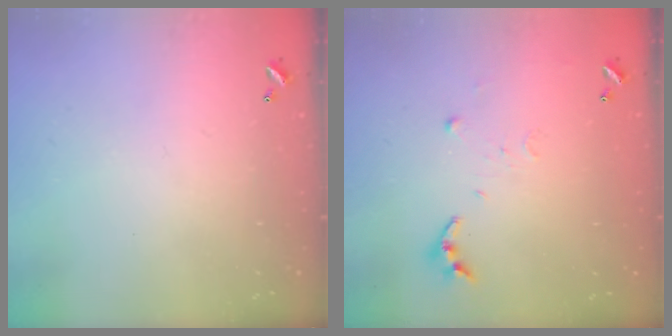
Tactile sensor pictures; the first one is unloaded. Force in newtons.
{"total": 4.9, "press": 4.8, "slide": 0.5}